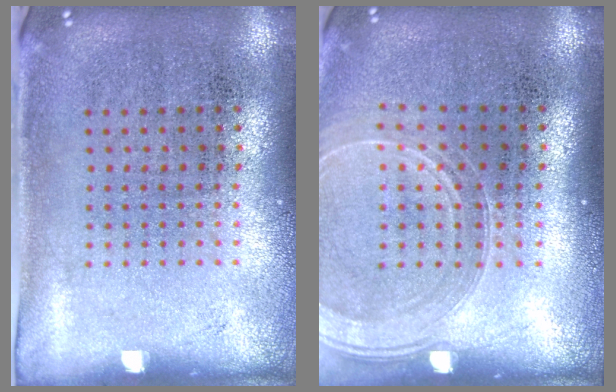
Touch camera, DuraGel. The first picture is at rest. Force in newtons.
{"total": 1.6, "press": 1.5, "slide": 0.7}